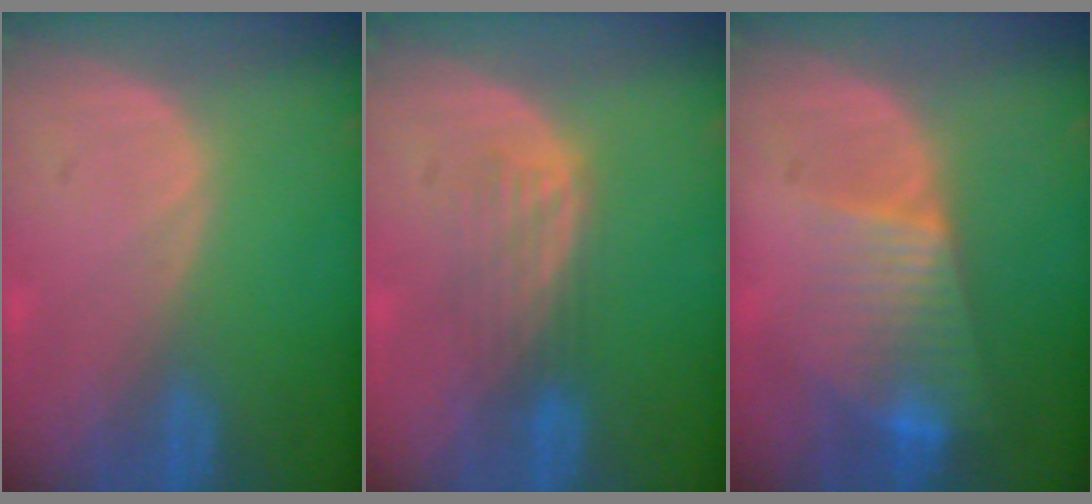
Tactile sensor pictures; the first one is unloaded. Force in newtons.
{"total": 4.4, "press": 3.7, "slide": 2.4}
{"total": 7.9, "press": 6.8, "slide": 4.0}